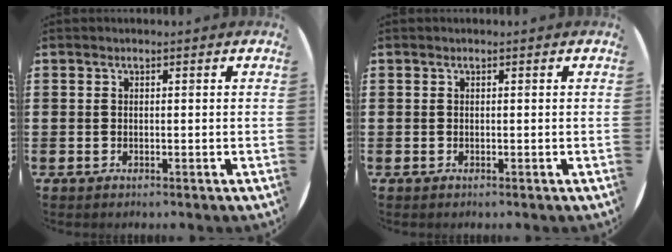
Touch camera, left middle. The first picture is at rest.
{"total": 0.0}